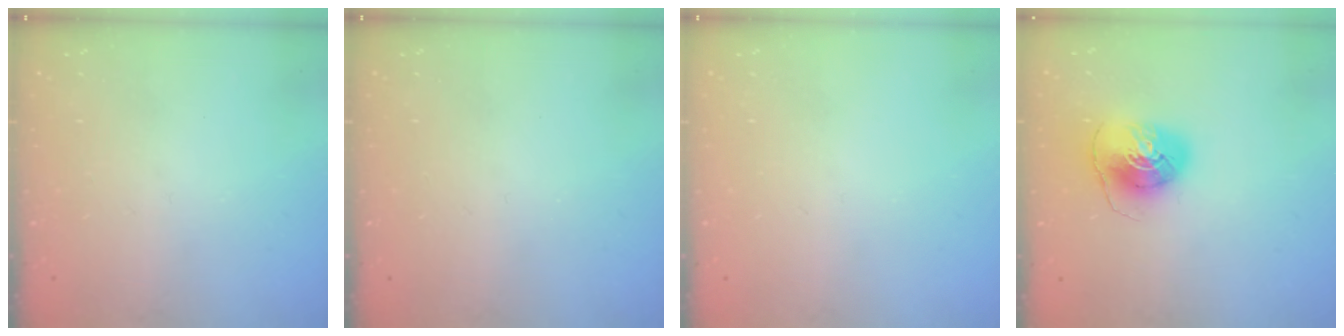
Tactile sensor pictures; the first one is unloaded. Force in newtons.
{"total": 0.0}
{"total": 0.0}
{"total": 8.1, "press": 8.0, "slide": 1.2}